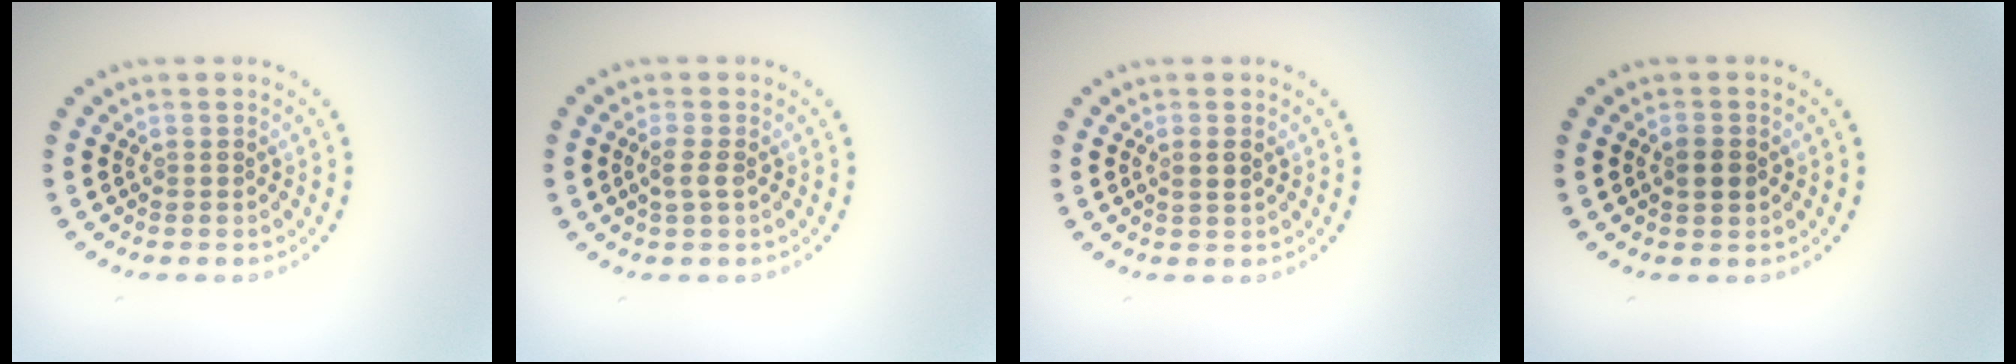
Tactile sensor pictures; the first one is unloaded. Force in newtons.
{"total": 1.3, "press": 1.2, "slide": 0.5}
{"total": 1.2, "press": 1.1, "slide": 0.4}
{"total": 1.6, "press": 1.6, "slide": 0.2}